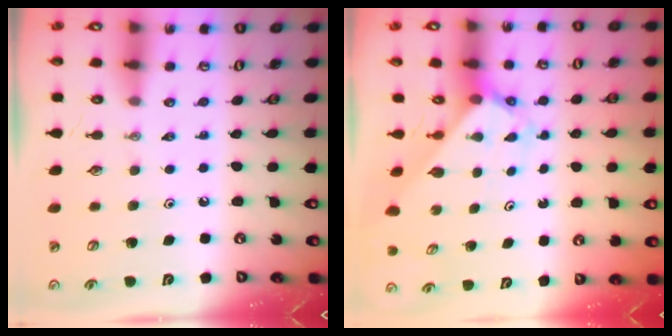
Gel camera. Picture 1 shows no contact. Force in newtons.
{"total": 2.1, "press": 2.1, "slide": 0.2}